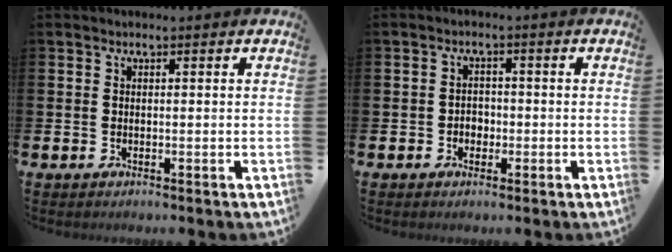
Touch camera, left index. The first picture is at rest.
{"total": 2.0, "force": [-0.8, 1.7, 0.7], "torque": [-0.007, 0.001, -0.021]}